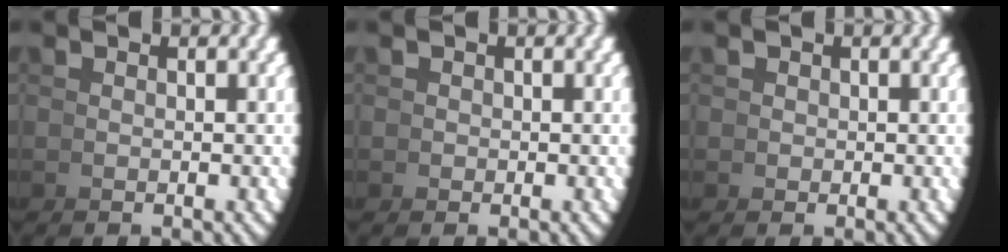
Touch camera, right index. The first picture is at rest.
{"total": 1.3, "force": [0.3, 1.3, 0.2], "torque": [-0.002, -0.005, 0.008]}
{"total": 2.1, "force": [0.6, 1.9, 0.4], "torque": [-0.009, -0.007, 0.013]}